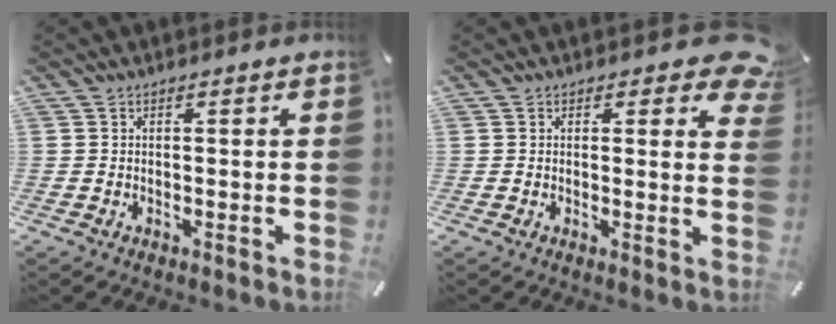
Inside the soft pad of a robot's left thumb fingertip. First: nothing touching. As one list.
[{"total": 5.5, "force": [3.1, 2.8, 3.5], "torque": [-0.029, -0.016, 0.048]}]